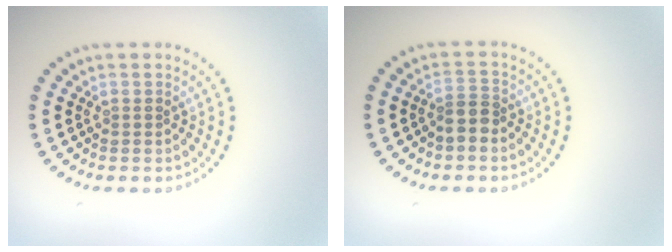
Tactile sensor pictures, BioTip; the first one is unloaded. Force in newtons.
{"total": 2.1, "press": 1.7, "slide": 1.2}